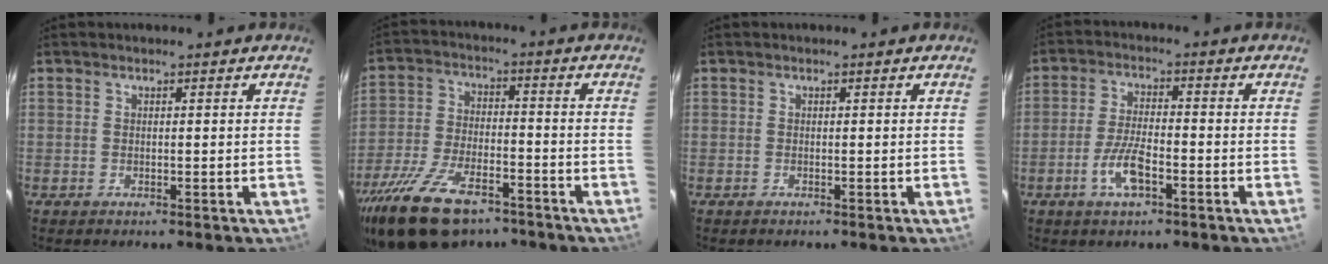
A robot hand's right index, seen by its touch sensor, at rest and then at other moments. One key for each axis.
{"total": 17.2, "fx": -12.0, "fy": 7.6, "fz": 9.7, "tx": -0.211, "ty": -0.026, "tz": -0.212}
{"total": 0.0}
{"total": 6.7, "fx": -3.3, "fy": 2.1, "fz": 5.5, "tx": -0.118, "ty": -0.001, "tz": -0.062}